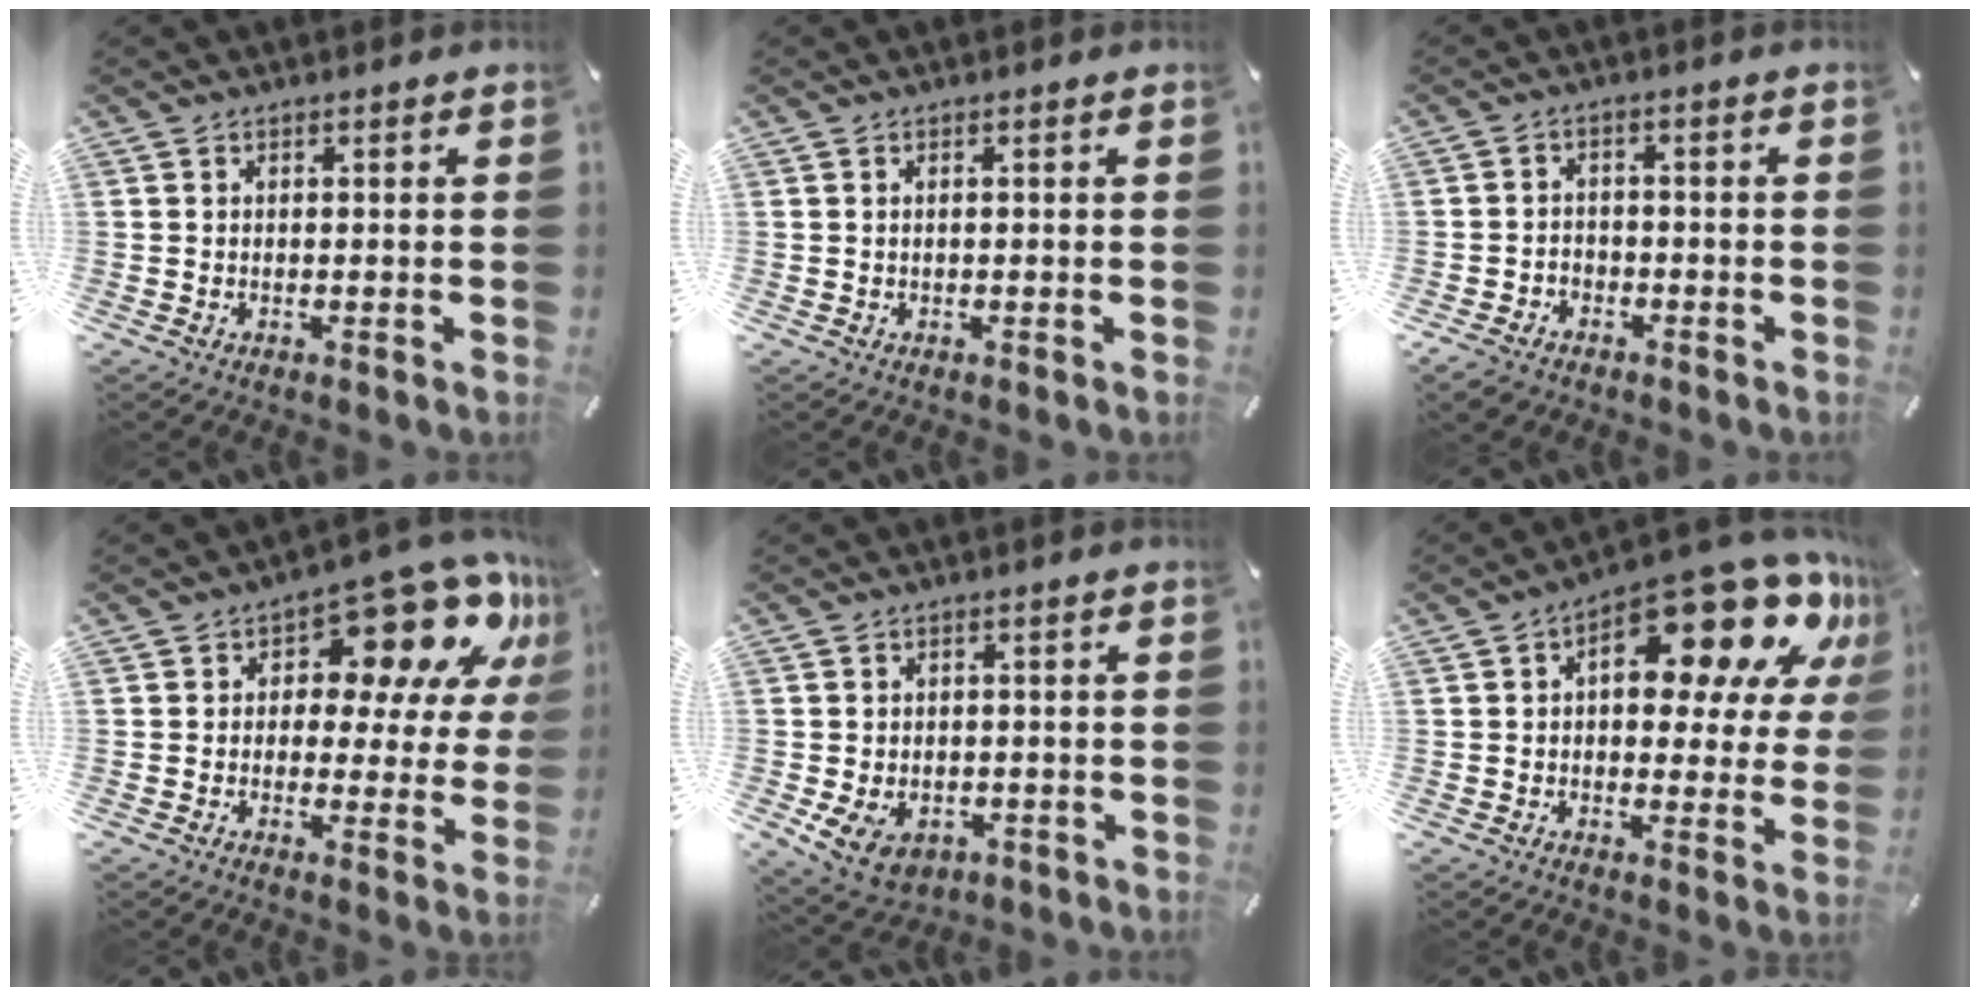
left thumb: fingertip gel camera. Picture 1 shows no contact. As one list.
[{"total": 0.6, "force": [-0.1, 0.1, 0.6], "torque": [-0.011, -0.001, -0.001]}, {"total": 4.8, "force": [-3.5, 2.9, 1.3], "torque": [-0.030, 0.019, -0.070]}, {"total": 16.5, "force": [9.5, 8.4, 10.6], "torque": [-0.141, -0.071, 0.163]}, {"total": 7.3, "force": [-2.4, 5.7, 3.9], "torque": [-0.081, 0.012, -0.042]}, {"total": 21.0, "force": [10.9, 9.5, 15.3], "torque": [-0.204, -0.081, 0.178]}]